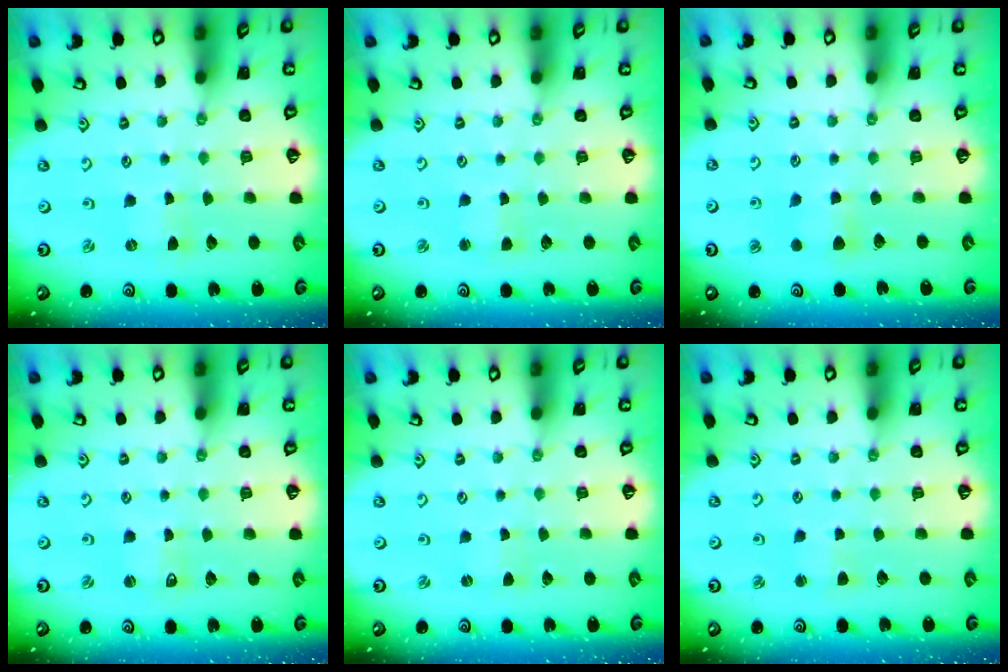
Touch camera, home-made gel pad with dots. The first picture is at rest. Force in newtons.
{"total": 2.1, "press": 2.0, "slide": 0.3}
{"total": 4.8, "press": 4.7, "slide": 0.7}
{"total": 0.7, "press": 0.7, "slide": 0.1}
{"total": 0.0}
{"total": 1.5, "press": 1.4, "slide": 0.4}